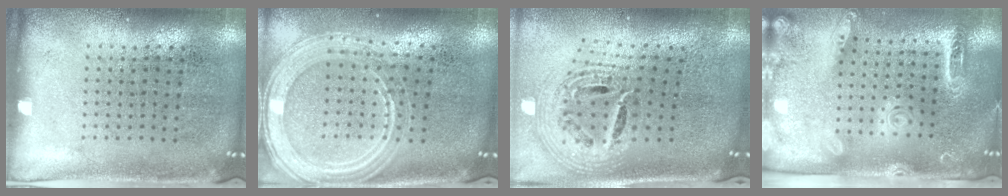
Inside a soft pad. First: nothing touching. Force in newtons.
{"total": 2.2, "press": 2.0, "slide": 0.8}
{"total": 2.5, "press": 1.8, "slide": 1.8}
{"total": 2.5, "press": 2.0, "slide": 1.6}